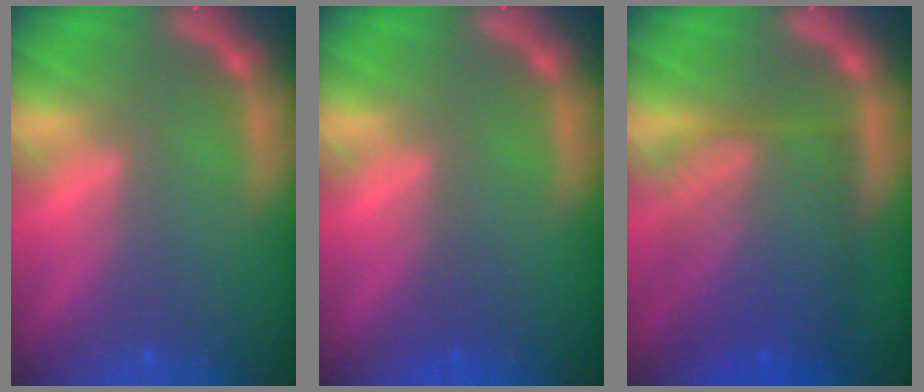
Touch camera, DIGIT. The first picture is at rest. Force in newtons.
{"total": 1.0}
{"total": 9.5}